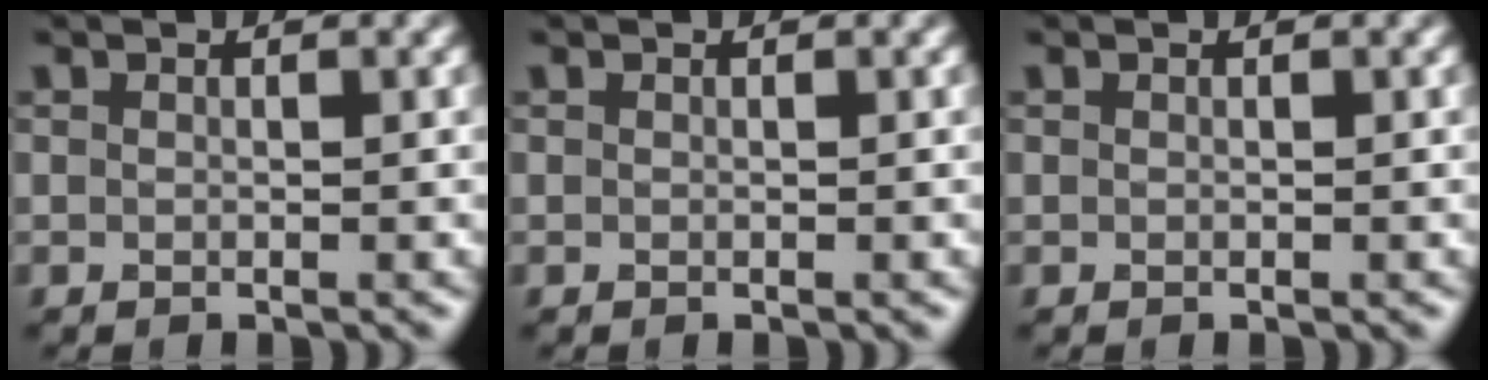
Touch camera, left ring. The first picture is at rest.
{"total": 0.0}
{"total": 0.0}